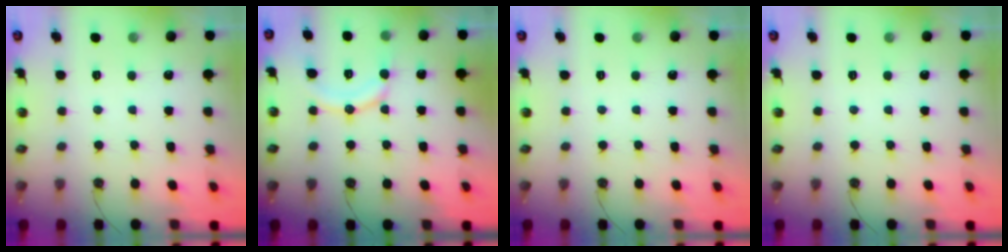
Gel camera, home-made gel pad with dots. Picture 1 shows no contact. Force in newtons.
{"total": 11.2, "press": 11.2, "slide": 0.7}
{"total": 0.0}
{"total": 0.0}